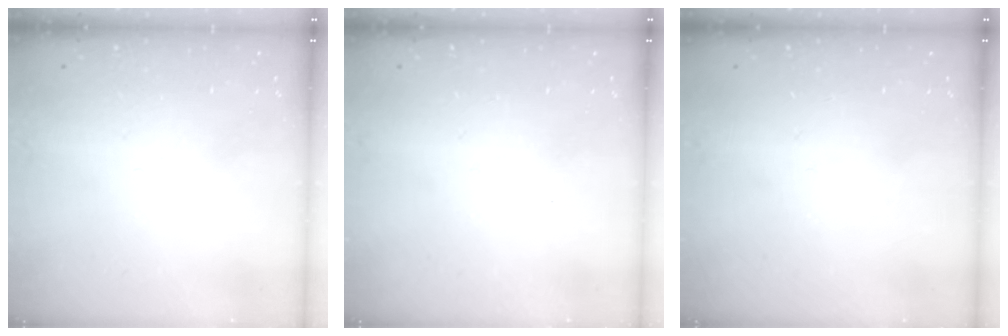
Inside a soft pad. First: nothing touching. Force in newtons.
{"total": 0.0}
{"total": 0.0}